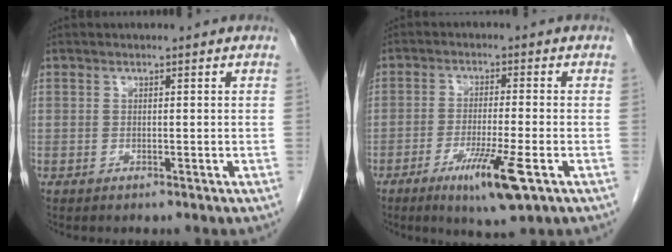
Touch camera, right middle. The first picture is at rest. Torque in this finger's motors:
{"motor_torque": [1.24, -0.90, 0.20, 0.10]}